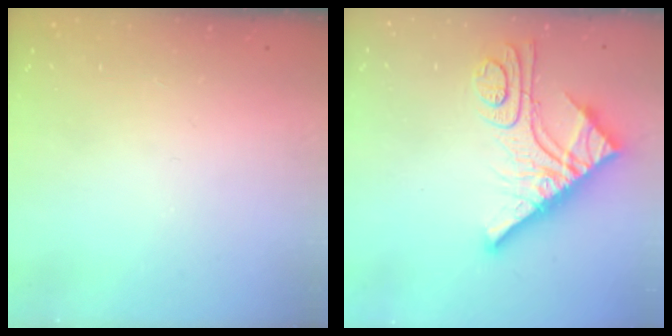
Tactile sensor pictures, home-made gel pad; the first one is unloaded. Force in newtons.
{"total": 15.3, "press": 15.3, "slide": 1.4}